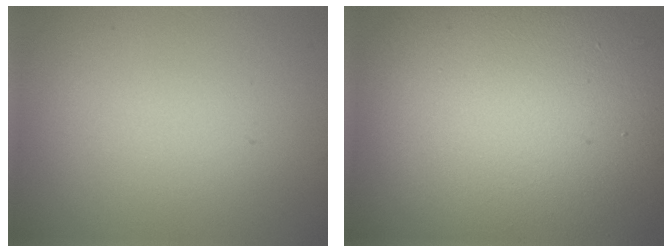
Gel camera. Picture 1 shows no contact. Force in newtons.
{"total": 17.6, "press": 17.5, "slide": 1.0}